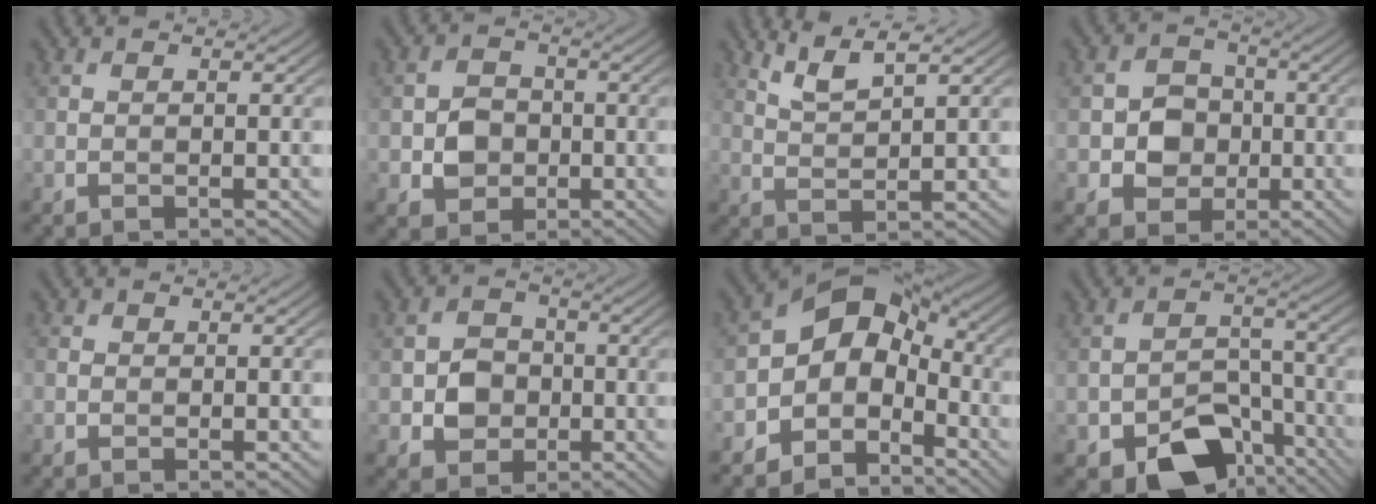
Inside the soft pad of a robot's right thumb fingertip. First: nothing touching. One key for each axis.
{"total": 4.3, "fx": -0.9, "fy": 3.7, "fz": 1.9, "tx": -0.033, "ty": -0.003, "tz": -0.020}
{"total": 4.4, "fx": 3.2, "fy": 0.5, "fz": 2.9, "tx": -0.067, "ty": 0.005, "tz": 0.070}
{"total": 5.5, "fx": -0.9, "fy": 4.9, "fz": 2.4, "tx": -0.040, "ty": 0.000, "tz": -0.032}
{"total": 1.1, "fx": -0.1, "fy": 1.0, "fz": 0.3, "tx": -0.004, "ty": -0.003, "tz": -0.004}
{"total": 4.8, "fx": -0.9, "fy": 4.3, "fz": 2.1, "tx": -0.038, "ty": 0.001, "tz": -0.025}
{"total": 7.8, "fx": -3.5, "fy": 5.6, "fz": 4.2, "tx": -0.058, "ty": 0.001, "tz": -0.079}
{"total": 10.9, "fx": -6.6, "fy": 6.4, "fz": 5.8, "tx": -0.096, "ty": -0.022, "tz": -0.104}